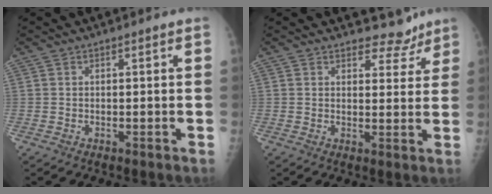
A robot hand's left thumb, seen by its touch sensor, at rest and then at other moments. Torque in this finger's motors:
{"motor_torque": [-0.07, -0.03, -0.27, -0.24, -0.06]}